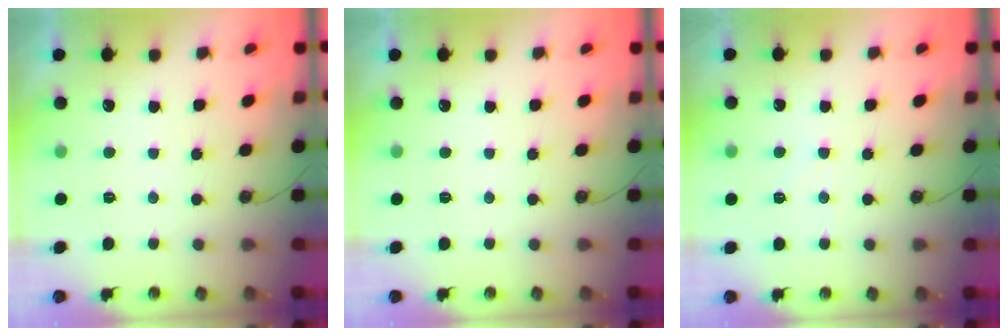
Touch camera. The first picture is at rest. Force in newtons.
{"total": 0.0}
{"total": 2.8, "press": 2.7, "slide": 0.4}